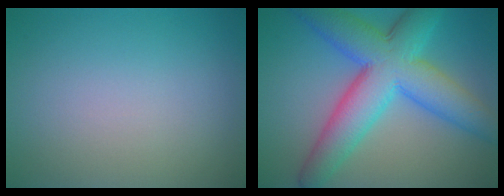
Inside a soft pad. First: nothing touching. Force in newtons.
{"total": 10.0, "press": 10.0, "slide": 0.3}